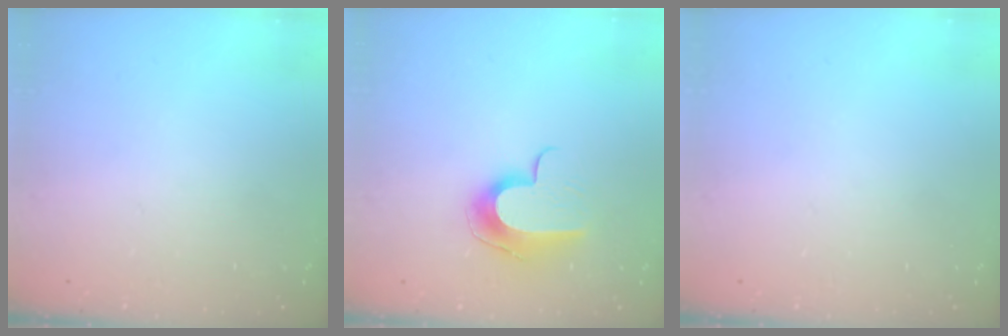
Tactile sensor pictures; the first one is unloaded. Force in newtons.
{"total": 9.9, "press": 9.9, "slide": 0.3}
{"total": 0.0}